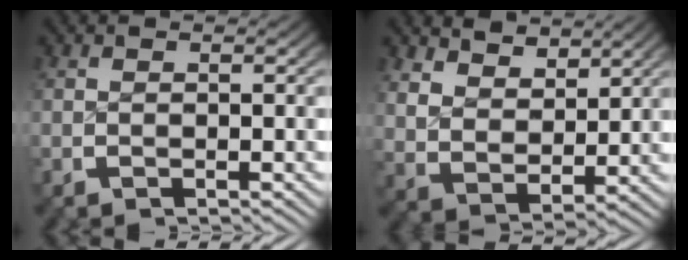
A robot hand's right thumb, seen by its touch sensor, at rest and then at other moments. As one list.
[{"total": 5.2, "force": [2.5, 3.4, 3.1], "torque": [-0.064, -0.024, 0.059]}]